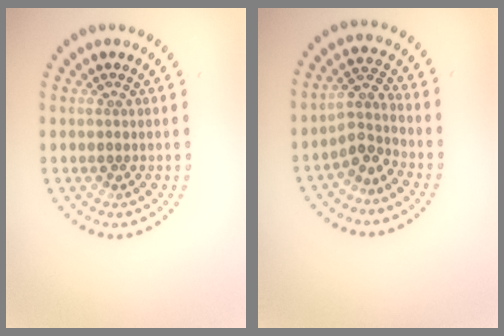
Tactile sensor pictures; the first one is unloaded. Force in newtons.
{"total": 2.6, "press": 1.8, "slide": 1.8}